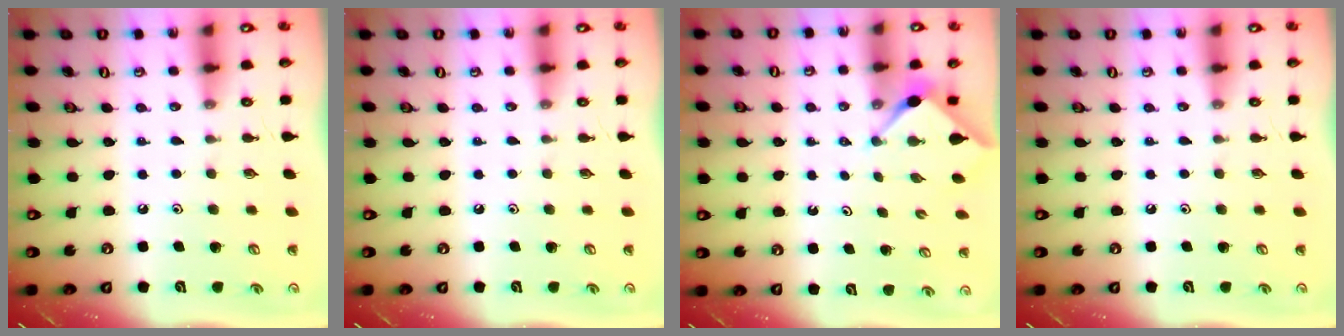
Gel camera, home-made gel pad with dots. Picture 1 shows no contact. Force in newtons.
{"total": 0.0}
{"total": 2.9, "press": 2.9, "slide": 0.2}
{"total": 0.0}